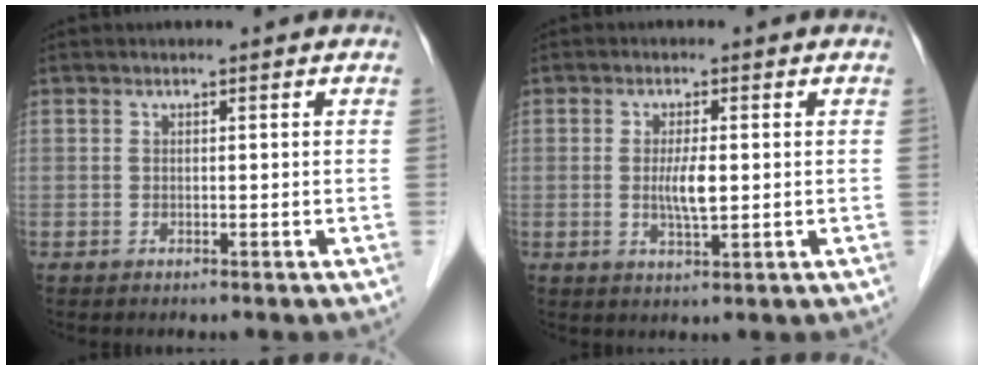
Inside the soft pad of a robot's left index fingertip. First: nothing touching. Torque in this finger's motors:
{"motor_torque": [0.20, 0.12, 0.09, 0.06]}